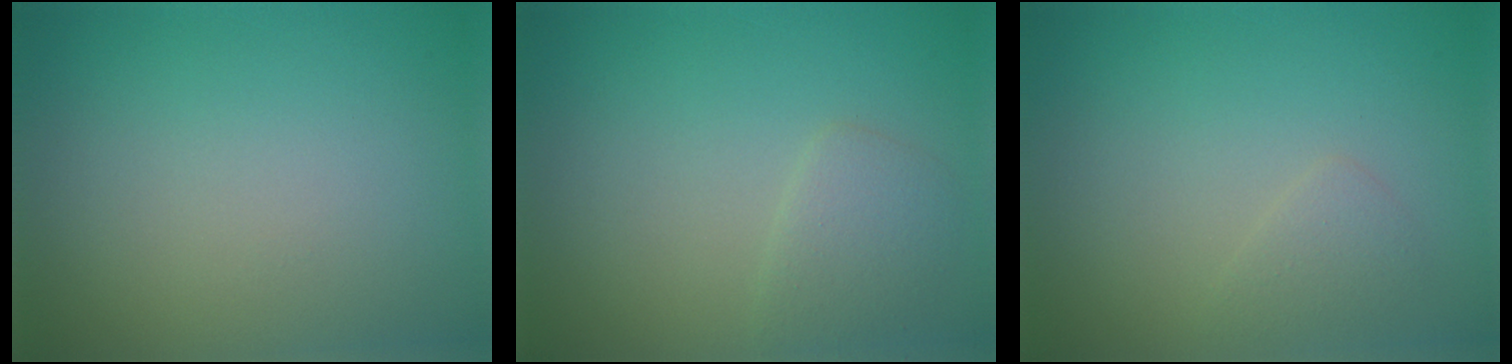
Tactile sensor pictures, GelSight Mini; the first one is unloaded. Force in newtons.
{"total": 1.9, "press": 1.9, "slide": 0.0}
{"total": 1.1, "press": 1.1, "slide": 0.0}